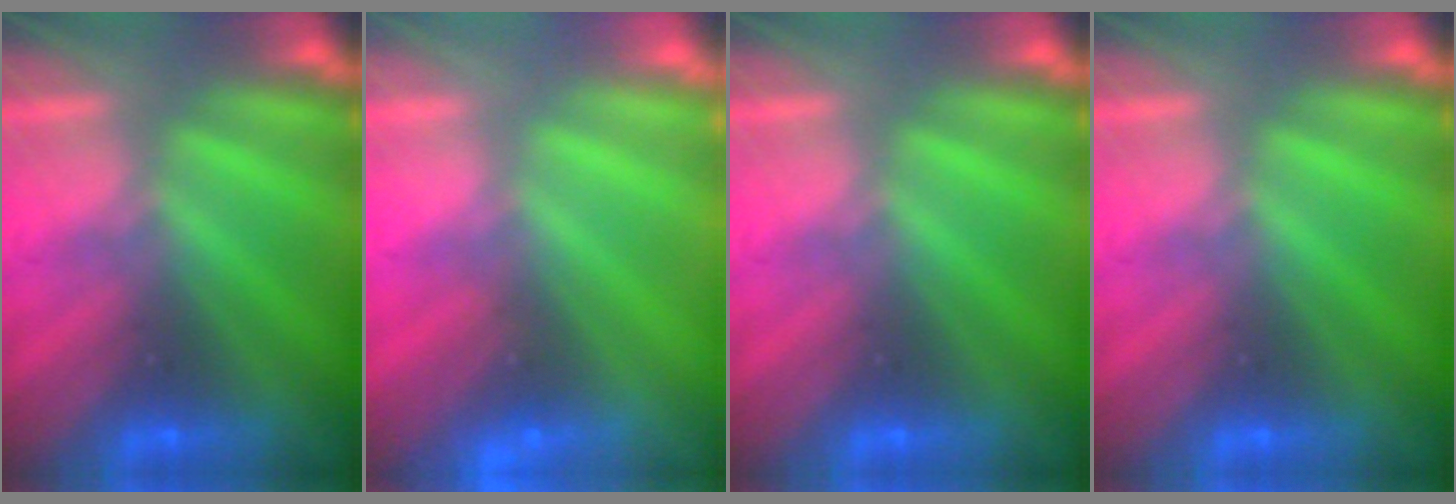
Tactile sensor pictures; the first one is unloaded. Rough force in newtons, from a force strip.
{"total": 2.3}
{"total": 0.0}
{"total": 0.0}